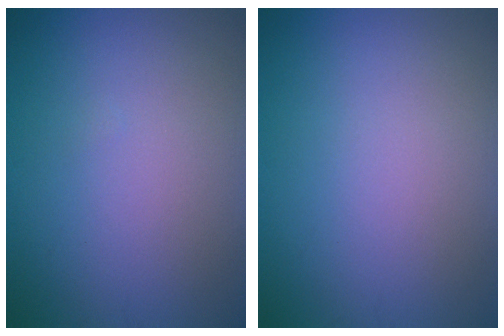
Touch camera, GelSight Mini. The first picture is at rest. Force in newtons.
{"total": 0.0}